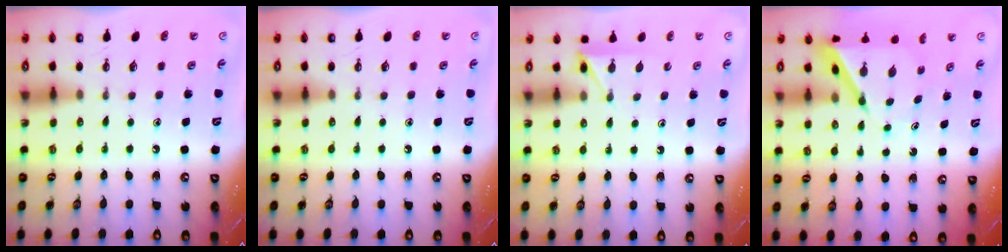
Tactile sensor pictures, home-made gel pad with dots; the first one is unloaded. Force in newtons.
{"total": 0.0}
{"total": 4.9, "press": 4.8, "slide": 0.5}
{"total": 7.4, "press": 7.4, "slide": 0.7}